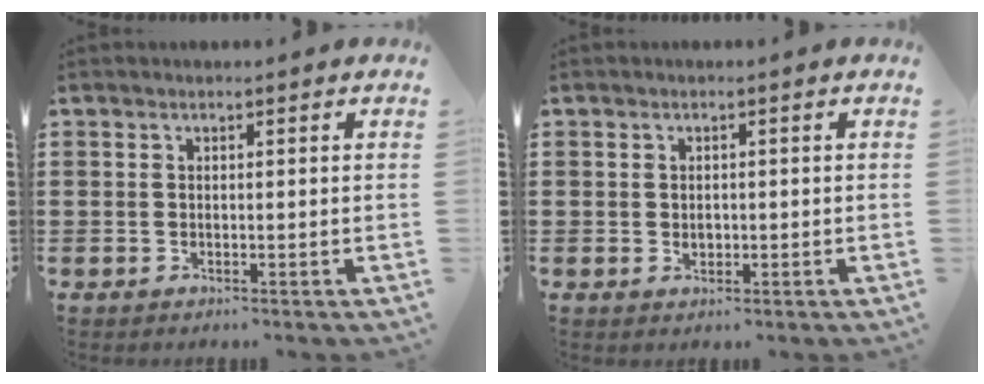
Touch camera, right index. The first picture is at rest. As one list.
[{"total": 1.0, "force": [0.0, 0.7, 0.7], "torque": [-0.015, 0.004, 0.000]}]